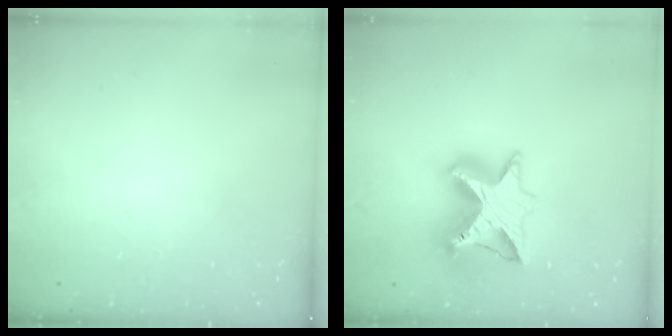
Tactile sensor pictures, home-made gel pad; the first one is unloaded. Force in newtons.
{"total": 13.6, "press": 13.5, "slide": 1.0}